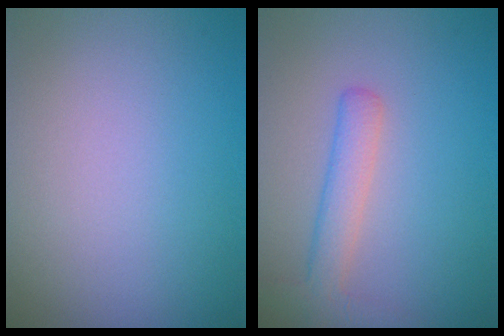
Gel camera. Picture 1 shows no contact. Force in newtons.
{"total": 2.3, "press": 2.3, "slide": 0.1}